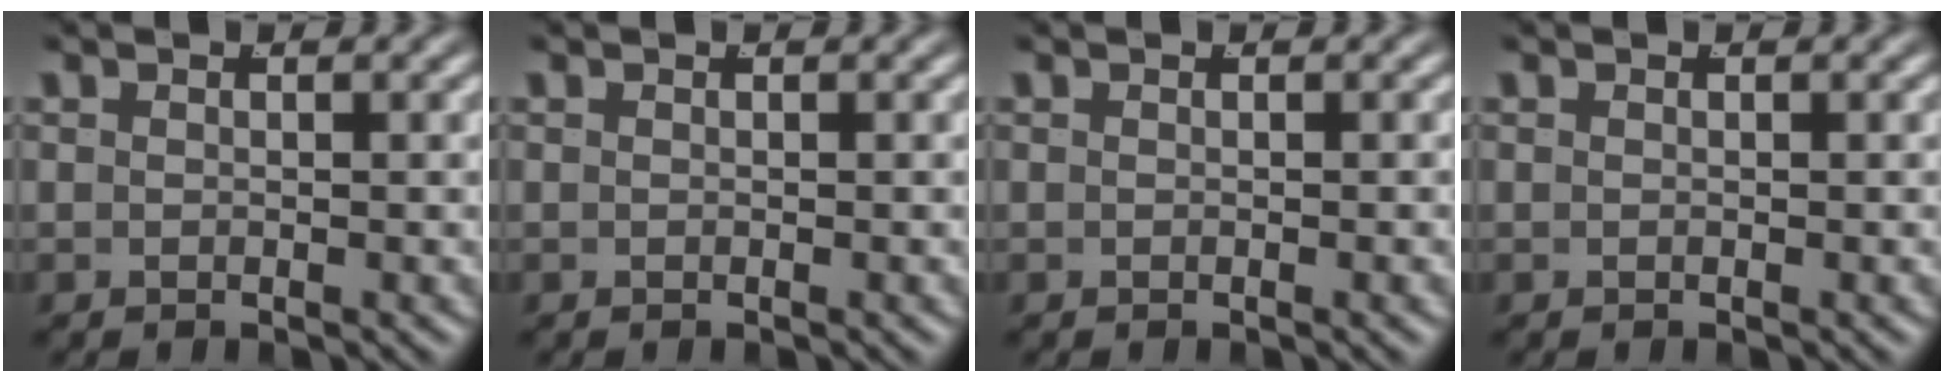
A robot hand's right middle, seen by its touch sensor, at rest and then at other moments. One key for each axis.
{"total": 0.0}
{"total": 0.0}
{"total": 0.0}